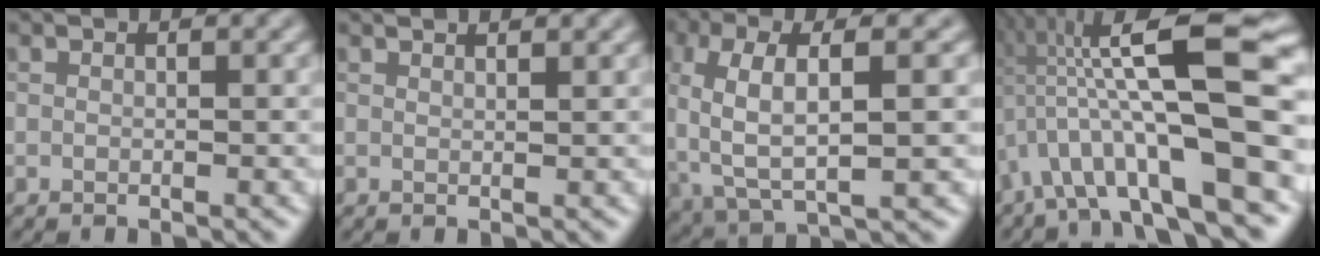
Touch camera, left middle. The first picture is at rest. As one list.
[{"total": 1.9, "force": [1.5, 0.6, 0.9], "torque": [-0.001, 0.003, 0.005]}, {"total": 7.7, "force": [0.6, 3.1, 7.0], "torque": [-0.149, 0.003, 0.006]}, {"total": 14.5, "force": [-0.5, 3.7, 14.0], "torque": [-0.226, 0.031, -0.009]}]